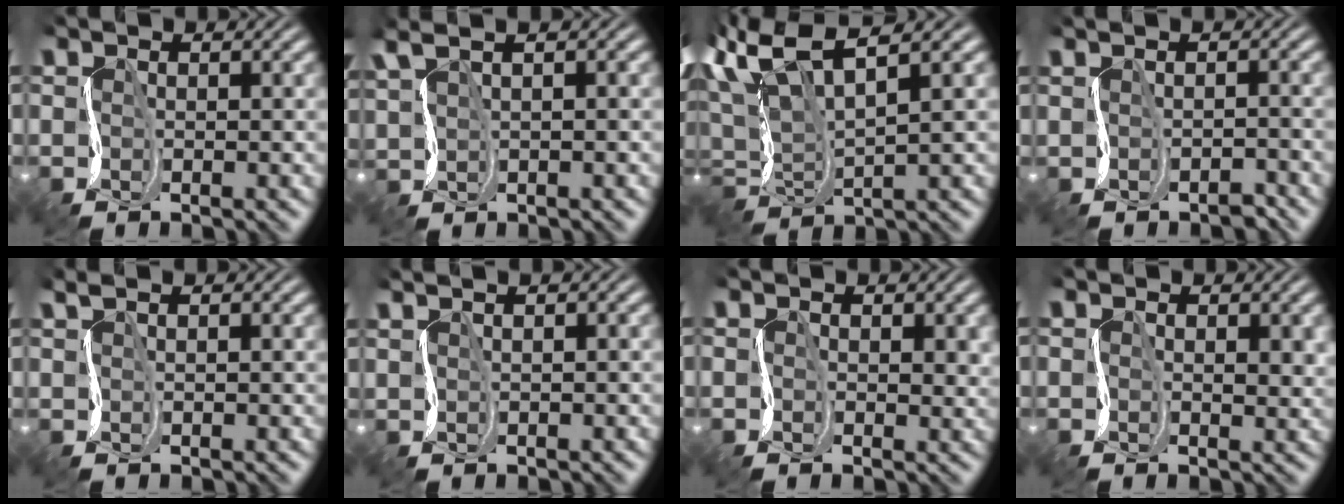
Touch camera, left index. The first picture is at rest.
{"total": 4.2, "force": [2.4, 1.4, 3.1], "torque": [-0.094, 0.017, 0.045]}
{"total": 6.4, "force": [2.1, 2.0, 5.7], "torque": [-0.130, 0.016, 0.033]}
{"total": 1.5, "force": [-0.8, 0.7, 1.0], "torque": [-0.013, -0.005, -0.014]}
{"total": 1.2, "force": [0.9, 0.2, 0.8], "torque": [-0.024, 0.005, 0.019]}
{"total": 1.7, "force": [1.2, 0.3, 1.1], "torque": [-0.027, 0.009, 0.015]}
{"total": 2.5, "force": [0.9, 1.7, 1.5], "torque": [-0.034, -0.002, 0.012]}
{"total": 2.2, "force": [0.7, 1.3, 1.7], "torque": [-0.034, -0.003, 0.010]}